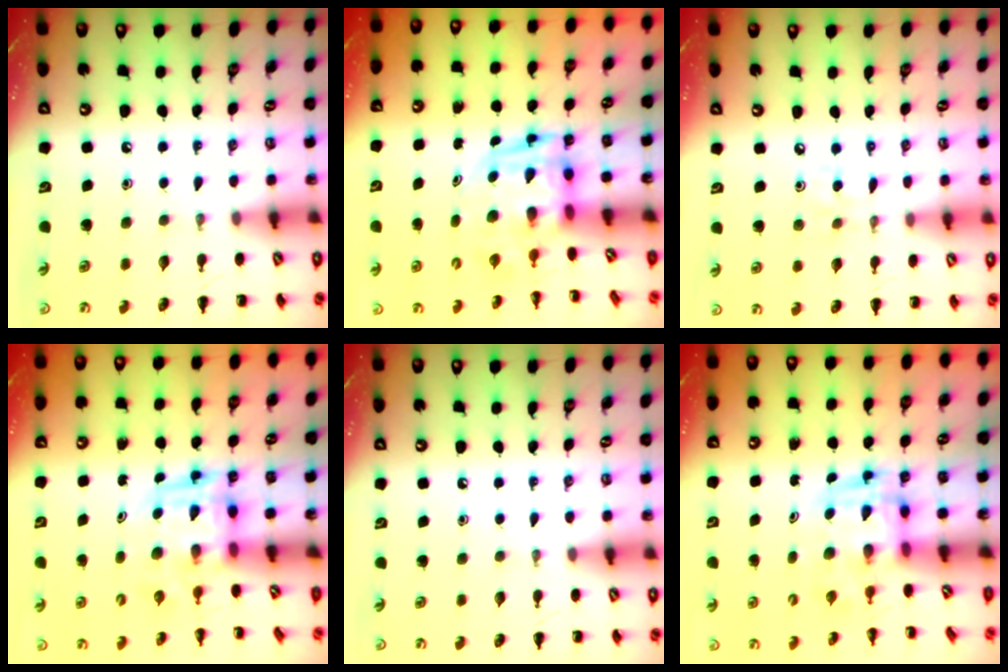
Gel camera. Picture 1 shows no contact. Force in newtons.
{"total": 3.3, "press": 3.3, "slide": 0.7}
{"total": 2.1, "press": 2.1, "slide": 0.6}
{"total": 3.9, "press": 3.9, "slide": 0.7}
{"total": 0.0}
{"total": 2.9, "press": 2.8, "slide": 0.5}